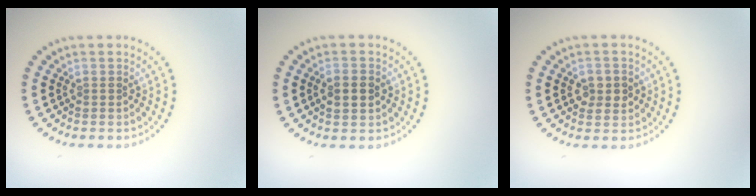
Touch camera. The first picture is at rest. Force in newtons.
{"total": 2.2, "press": 2.2, "slide": 0.2}
{"total": 2.2, "press": 2.2, "slide": 0.4}